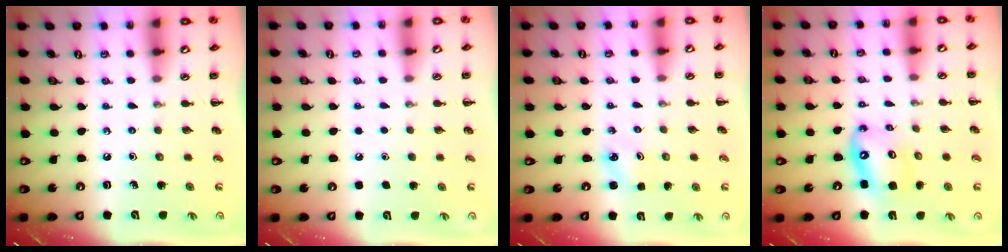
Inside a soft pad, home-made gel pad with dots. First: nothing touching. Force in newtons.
{"total": 1.7, "press": 1.7, "slide": 0.1}
{"total": 2.0, "press": 2.0, "slide": 0.5}
{"total": 11.0, "press": 10.6, "slide": 2.7}